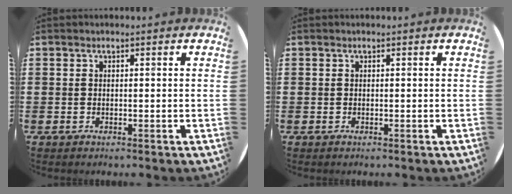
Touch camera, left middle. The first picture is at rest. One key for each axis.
{"total": 0.0}